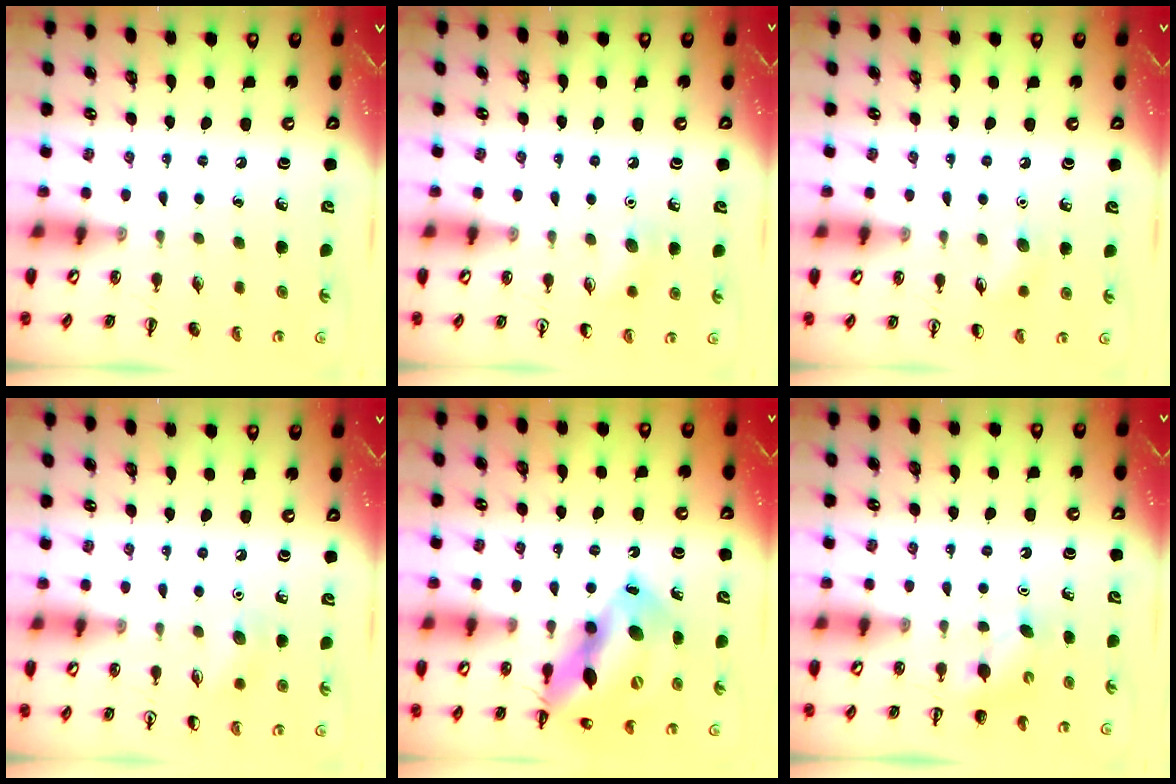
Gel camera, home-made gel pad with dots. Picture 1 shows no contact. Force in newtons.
{"total": 6.3, "press": 6.0, "slide": 1.9}
{"total": 5.1, "press": 4.9, "slide": 1.5}
{"total": 6.2, "press": 5.9, "slide": 1.8}
{"total": 18.1, "press": 17.6, "slide": 4.4}
{"total": 3.6, "press": 3.4, "slide": 1.1}